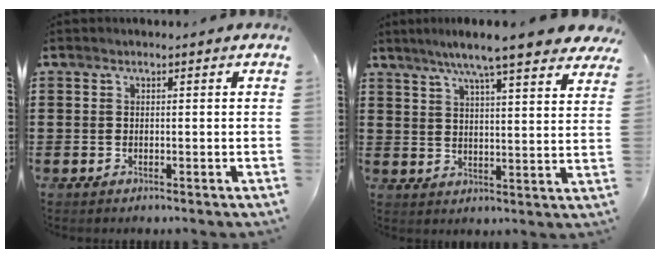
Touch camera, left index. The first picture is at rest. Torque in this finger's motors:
{"motor_torque": [1.04, -1.10, 1.05, 0.21]}